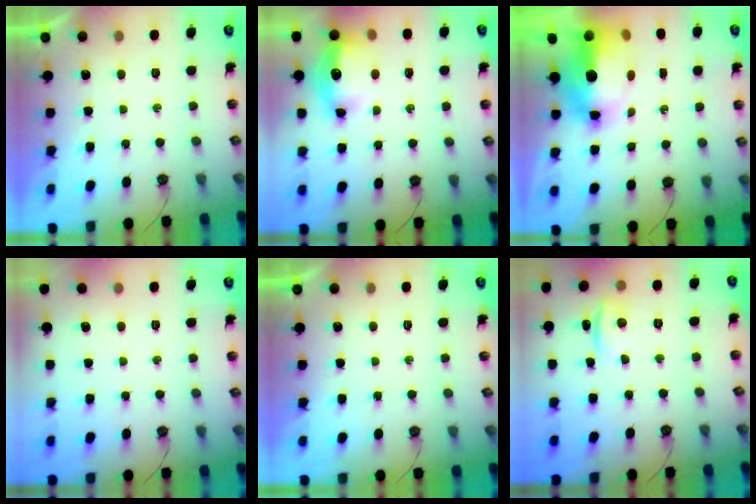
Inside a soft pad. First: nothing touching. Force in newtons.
{"total": 12.9, "press": 12.8, "slide": 1.4}
{"total": 15.9, "press": 13.6, "slide": 8.3}
{"total": 0.0}
{"total": 0.0}
{"total": 8.7, "press": 1.6, "slide": 8.5}